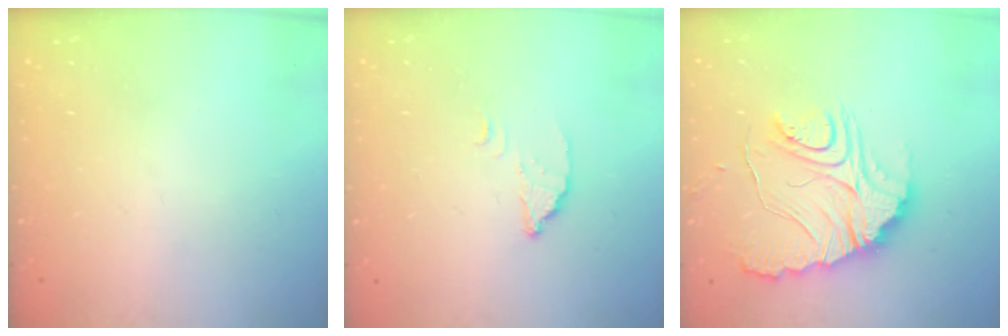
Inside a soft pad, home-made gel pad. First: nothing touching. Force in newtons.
{"total": 2.8, "press": 2.7, "slide": 0.2}
{"total": 16.2, "press": 16.1, "slide": 1.6}